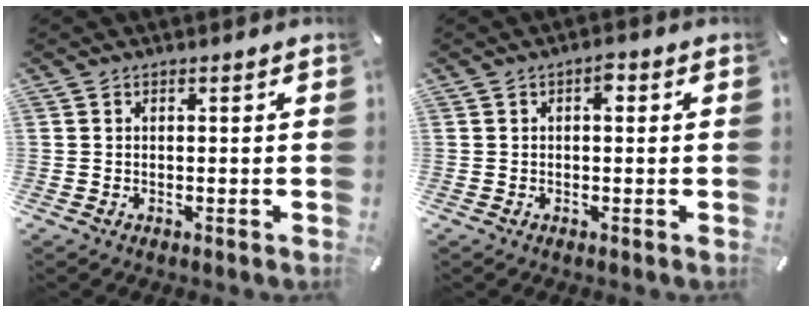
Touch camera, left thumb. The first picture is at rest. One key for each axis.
{"total": 2.3, "fx": 0.4, "fy": 1.1, "fz": 1.9, "tx": -0.024, "ty": 0.003, "tz": 0.000}